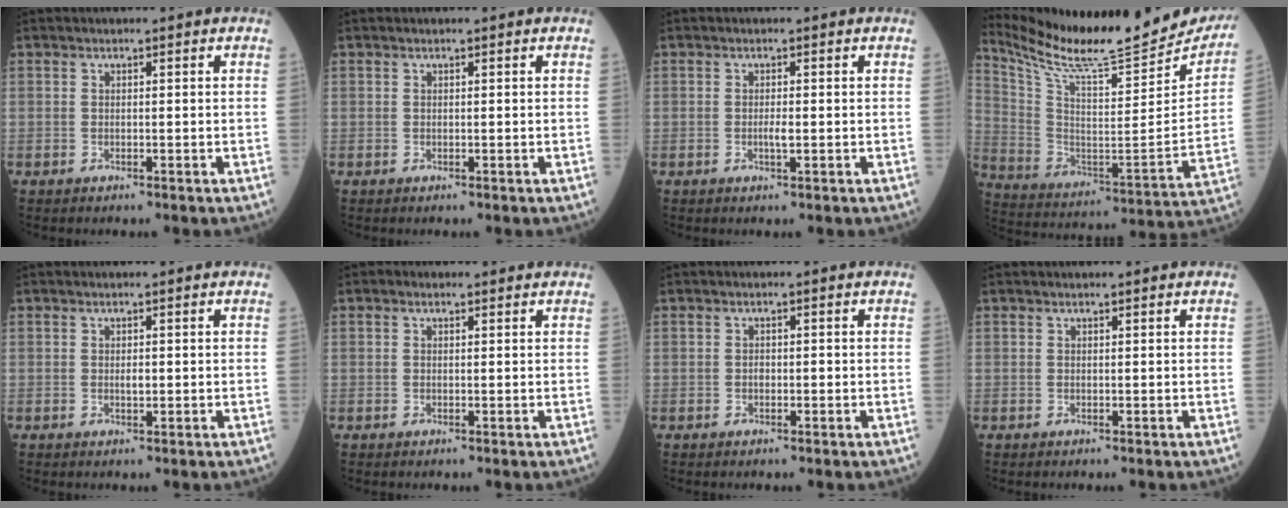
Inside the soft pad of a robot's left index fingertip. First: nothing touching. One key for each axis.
{"total": 0.0}
{"total": 1.3, "fx": -0.2, "fy": 0.1, "fz": 1.3, "tx": -0.026, "ty": -0.002, "tz": -0.002}
{"total": 25.5, "fx": 23.7, "fy": 2.3, "fz": 9.3, "tx": -0.174, "ty": -0.083, "tz": 0.351}
{"total": 0.9, "fx": 0.1, "fy": 0.3, "fz": 0.8, "tx": -0.018, "ty": -0.001, "tz": 0.003}
{"total": 0.8, "fx": 0.5, "fy": 0.5, "fz": 0.4, "tx": -0.014, "ty": 0.004, "tz": 0.004}
{"total": 0.8, "fx": -0.2, "fy": 0.5, "fz": 0.6, "tx": -0.011, "ty": 0.002, "tz": -0.003}
{"total": 0.6, "fx": 0.5, "fy": -0.1, "fz": 0.2, "tx": -0.006, "ty": 0.002, "tz": 0.010}